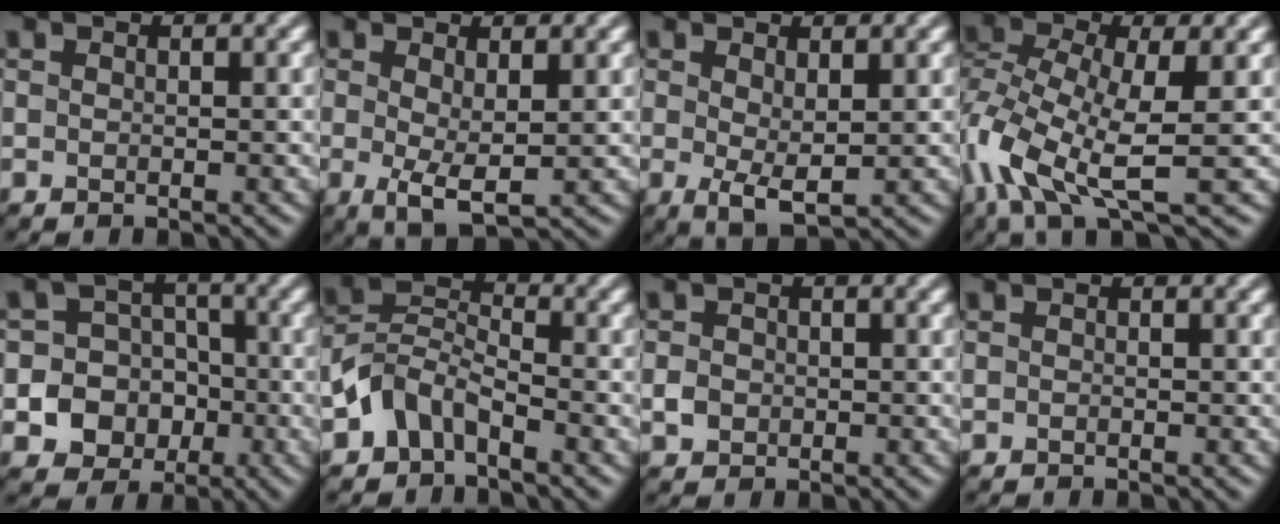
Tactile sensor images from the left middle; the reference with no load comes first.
{"total": 3.2, "force": [0.2, 0.8, 3.1], "torque": [-0.058, -0.009, 0.004]}
{"total": 2.7, "force": [0.3, 0.9, 2.5], "torque": [-0.046, -0.006, 0.008]}
{"total": 8.5, "force": [-2.6, 3.5, 7.3], "torque": [-0.160, -0.001, -0.063]}
{"total": 8.8, "force": [-2.8, 8.1, 2.3], "torque": [-0.035, -0.006, -0.069]}
{"total": 3.6, "force": [-2.3, 2.2, 1.8], "torque": [-0.036, 0.014, -0.056]}
{"total": 1.5, "force": [-0.3, 1.4, 0.6], "torque": [-0.007, -0.001, -0.011]}
{"total": 0.0}